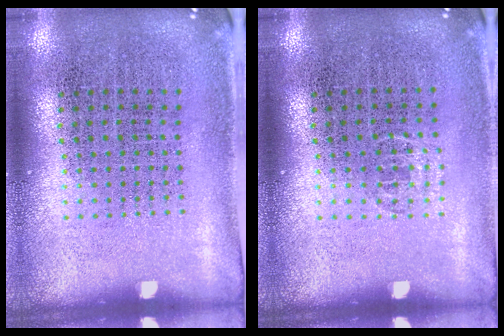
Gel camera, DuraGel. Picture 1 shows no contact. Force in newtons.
{"total": 0.5, "press": 0.4, "slide": 0.3}